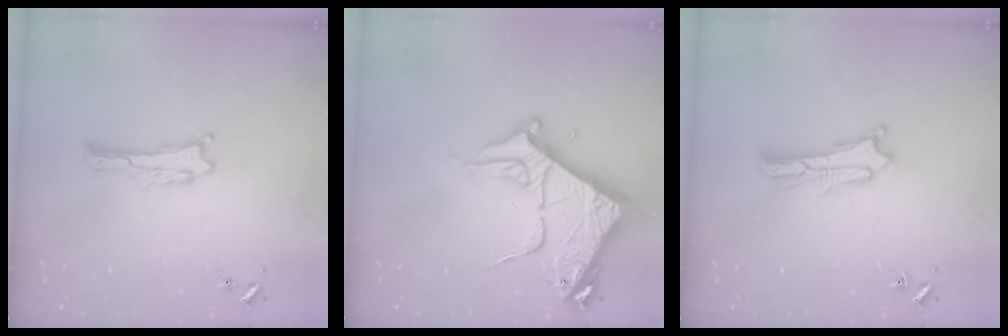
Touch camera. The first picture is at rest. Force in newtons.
{"total": 8.8, "press": 8.7, "slide": 0.8}
{"total": 2.5, "press": 2.5, "slide": 0.2}